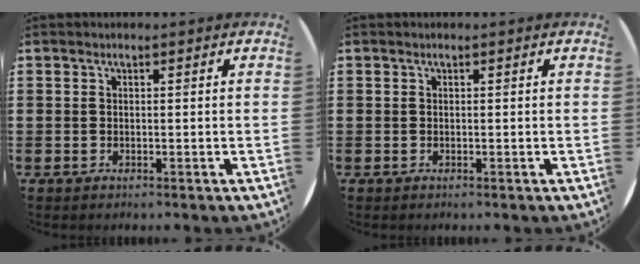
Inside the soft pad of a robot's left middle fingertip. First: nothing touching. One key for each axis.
{"total": 0.0}